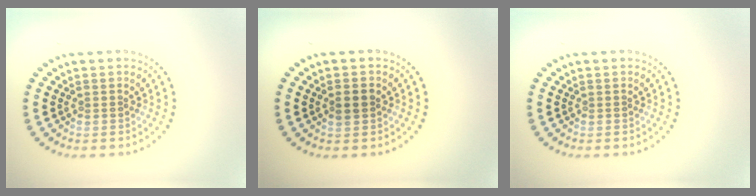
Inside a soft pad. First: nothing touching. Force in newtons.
{"total": 1.6, "press": 1.6, "slide": 0.2}
{"total": 0.0}